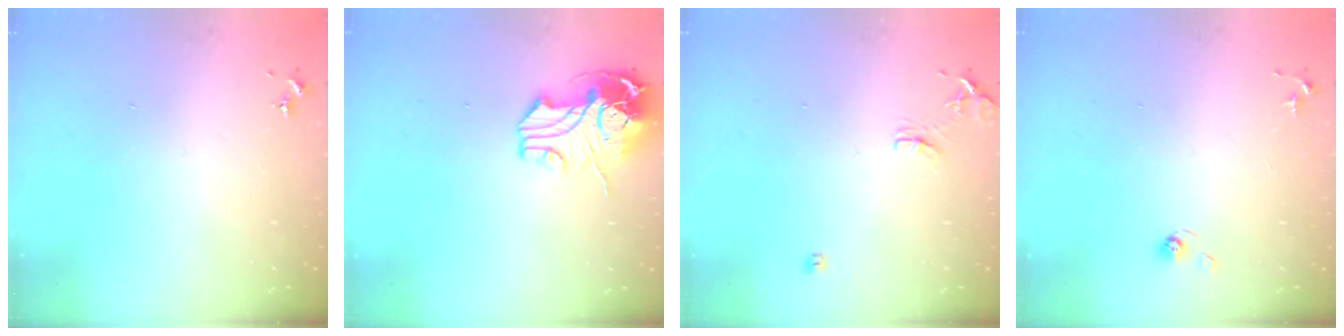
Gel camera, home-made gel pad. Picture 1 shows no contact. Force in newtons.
{"total": 12.8, "press": 12.6, "slide": 2.3}
{"total": 8.6, "press": 8.6, "slide": 0.8}
{"total": 3.8, "press": 3.3, "slide": 1.8}